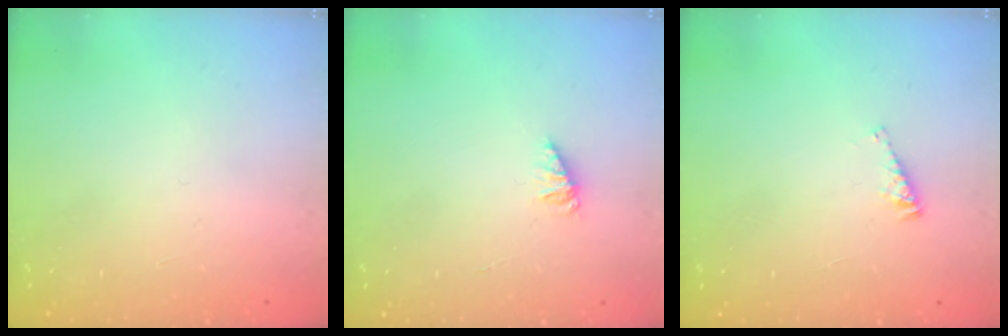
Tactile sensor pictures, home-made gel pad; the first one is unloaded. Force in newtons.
{"total": 1.4, "press": 1.4, "slide": 0.2}
{"total": 2.4, "press": 2.4, "slide": 0.4}